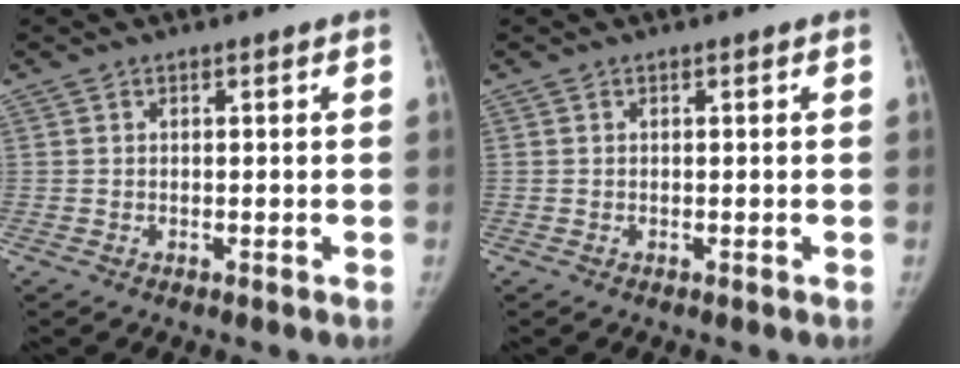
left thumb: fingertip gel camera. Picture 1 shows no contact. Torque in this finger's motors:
{"motor_torque": [0.00, 0.00, -0.03, -0.03, 0.01]}